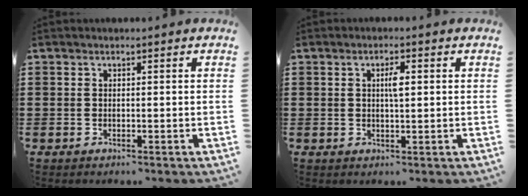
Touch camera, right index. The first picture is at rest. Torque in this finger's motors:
{"motor_torque": [0.26, -0.14, 0.18, 0.05]}